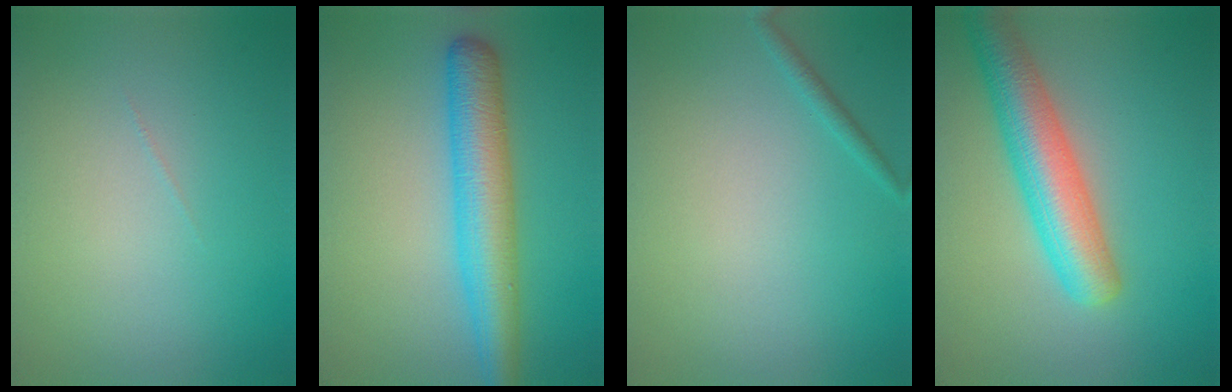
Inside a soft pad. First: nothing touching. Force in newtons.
{"total": 5.7, "press": 5.7, "slide": 0.1}
{"total": 0.9, "press": 0.9, "slide": 0.1}
{"total": 6.3, "press": 6.3, "slide": 0.4}